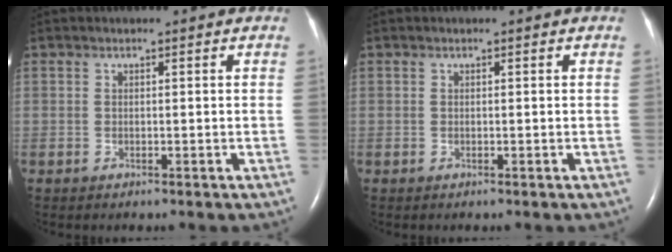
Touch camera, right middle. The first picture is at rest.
{"total": 0.0}